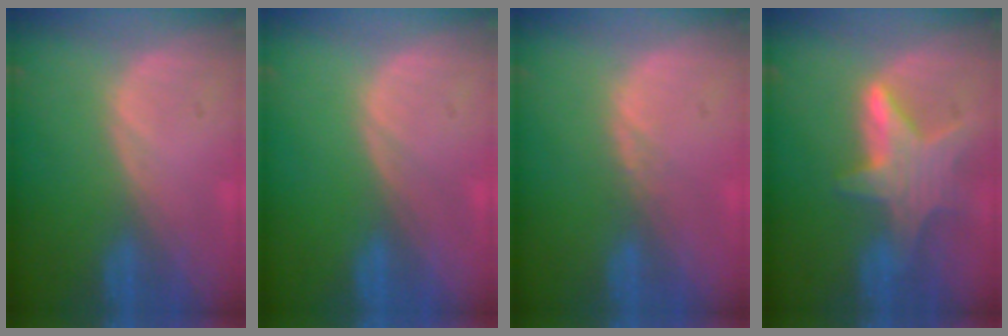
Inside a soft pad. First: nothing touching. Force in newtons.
{"total": 0.0}
{"total": 0.8, "press": 0.8, "slide": 0.3}
{"total": 7.0, "press": 6.7, "slide": 2.0}